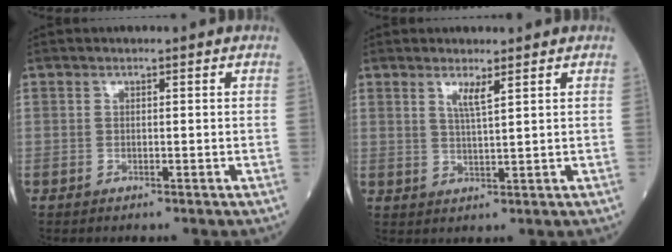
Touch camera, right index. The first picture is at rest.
{"total": 2.6, "force": [1.5, -0.2, 2.1], "torque": [-0.043, -0.007, 0.031]}